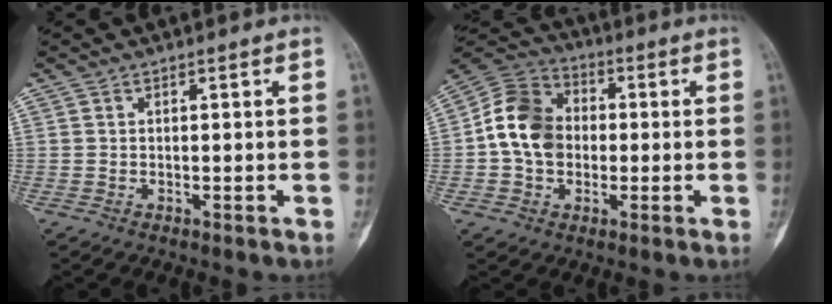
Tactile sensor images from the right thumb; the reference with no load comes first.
{"total": 12.5, "force": [-0.3, 10.0, 7.4], "torque": [-0.118, 0.029, -0.015]}